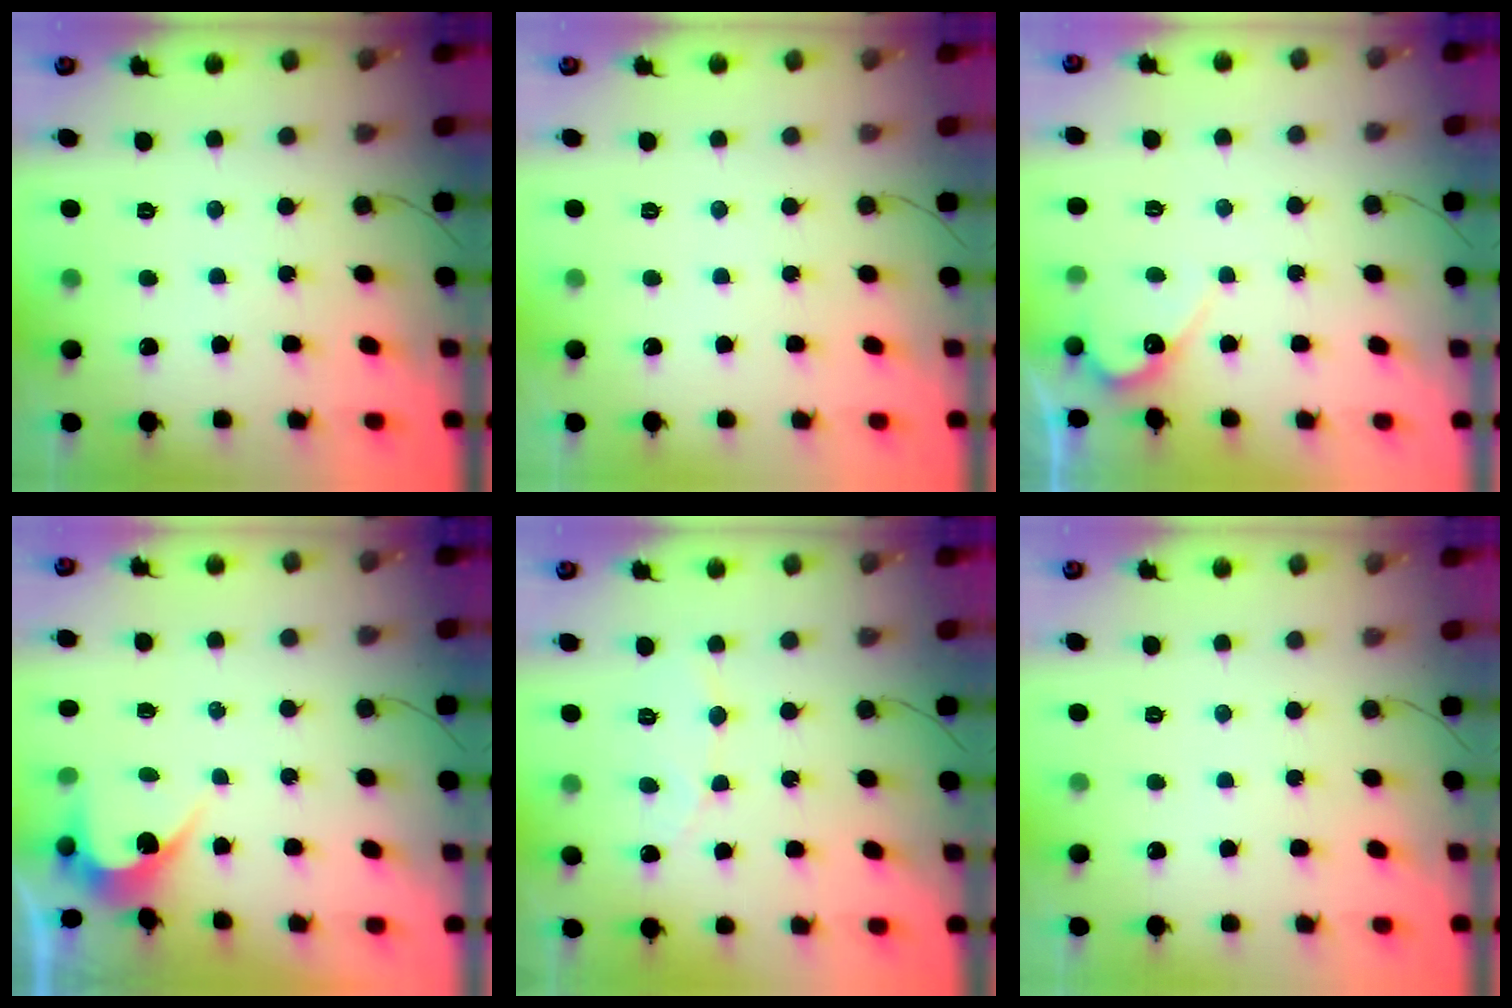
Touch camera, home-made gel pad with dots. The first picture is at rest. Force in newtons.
{"total": 0.0}
{"total": 6.3, "press": 6.3, "slide": 0.3}
{"total": 2.8, "press": 2.8, "slide": 0.1}
{"total": 4.9, "press": 4.9, "slide": 0.4}
{"total": 0.0}